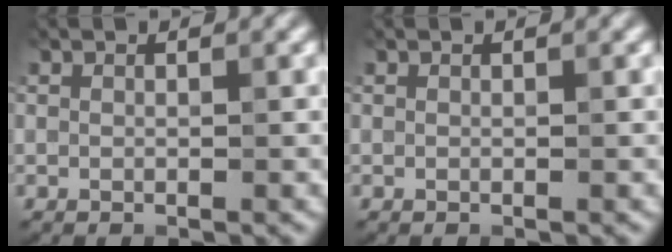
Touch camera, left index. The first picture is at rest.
{"total": 0.0}